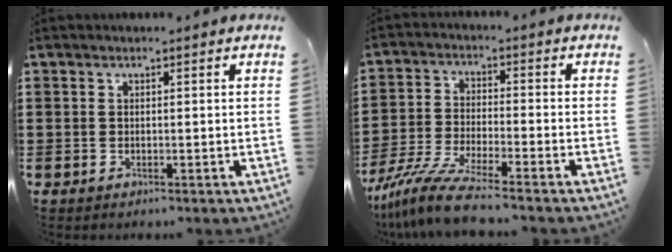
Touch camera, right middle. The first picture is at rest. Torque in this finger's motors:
{"motor_torque": [1.36, -0.78, 0.54, 0.10]}